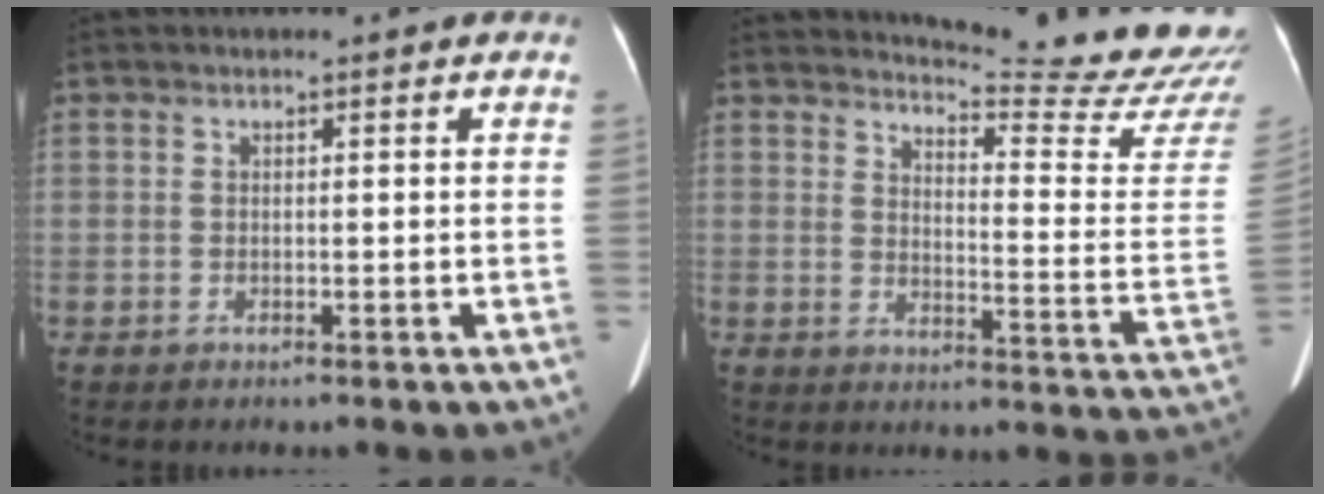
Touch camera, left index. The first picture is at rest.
{"total": 18.9, "force": [18.5, -1.4, 3.3], "torque": [-0.051, -0.155, 0.207]}